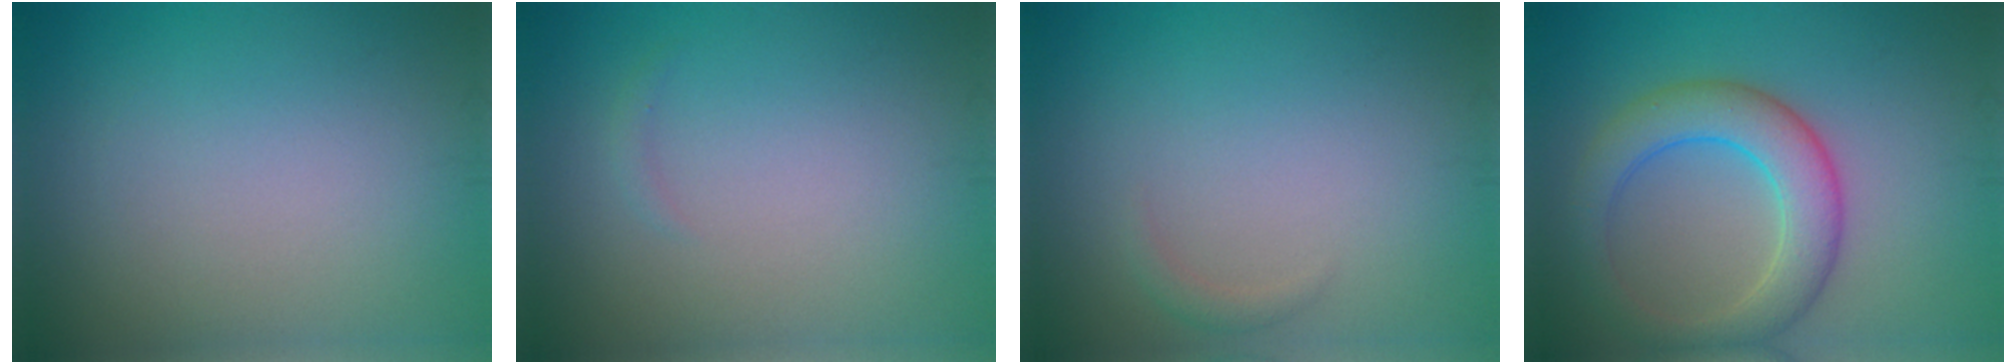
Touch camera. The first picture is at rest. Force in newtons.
{"total": 0.5, "press": 0.5, "slide": 0.0}
{"total": 0.8, "press": 0.8, "slide": 0.1}
{"total": 5.9, "press": 5.8, "slide": 0.3}